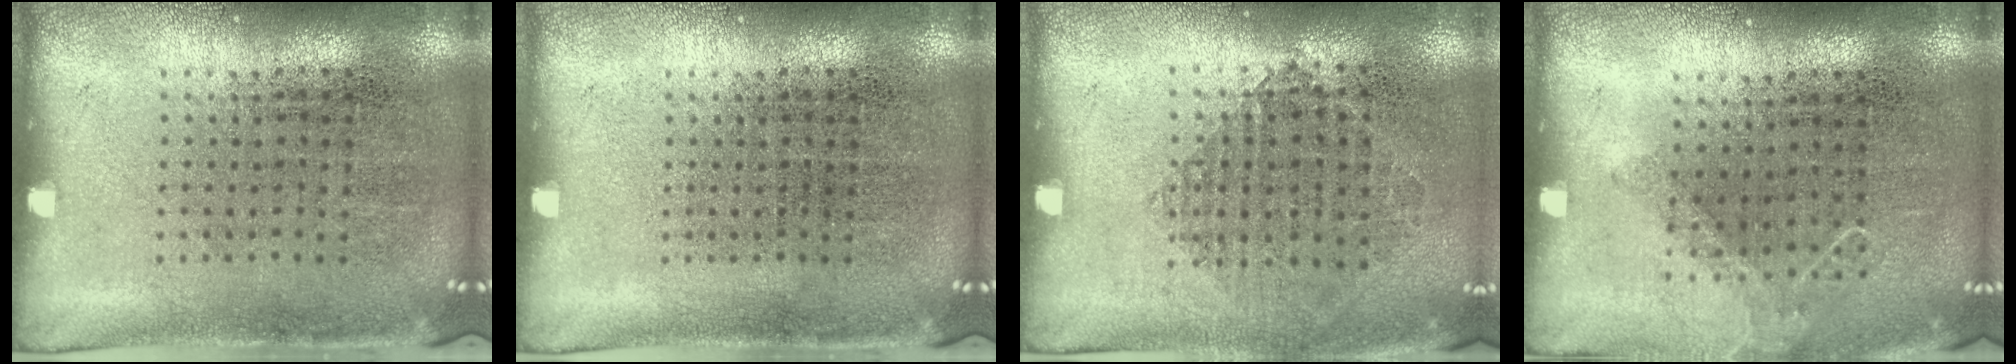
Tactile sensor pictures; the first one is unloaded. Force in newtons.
{"total": 0.0}
{"total": 0.8, "press": 0.7, "slide": 0.3}
{"total": 0.8, "press": 0.8, "slide": 0.1}